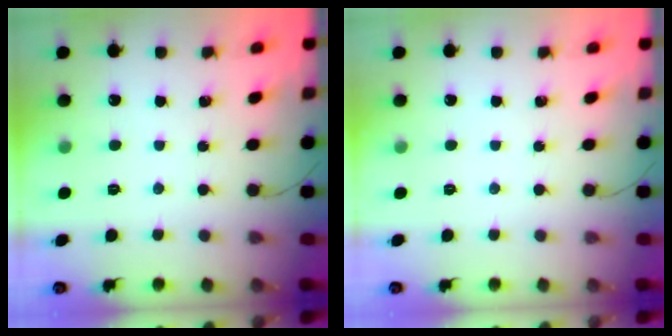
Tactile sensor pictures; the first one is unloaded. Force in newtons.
{"total": 0.0}